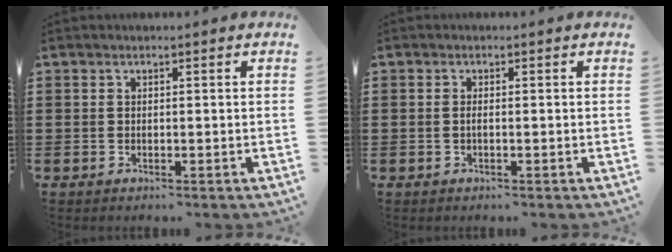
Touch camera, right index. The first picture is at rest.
{"total": 0.7, "force": [-0.2, 0.1, 0.7], "torque": [-0.014, -0.002, -0.004]}